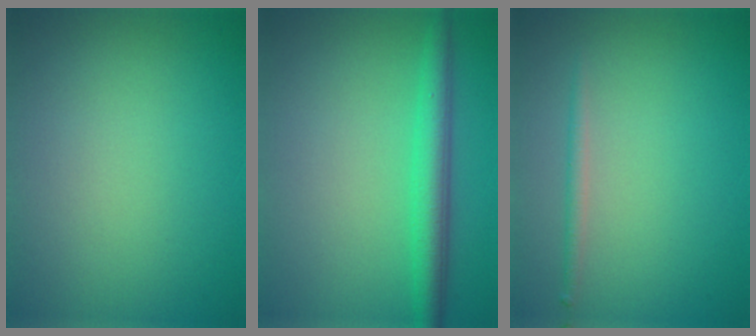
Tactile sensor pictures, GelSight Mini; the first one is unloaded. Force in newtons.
{"total": 3.6, "press": 3.5, "slide": 0.2}
{"total": 1.1, "press": 1.1, "slide": 0.0}